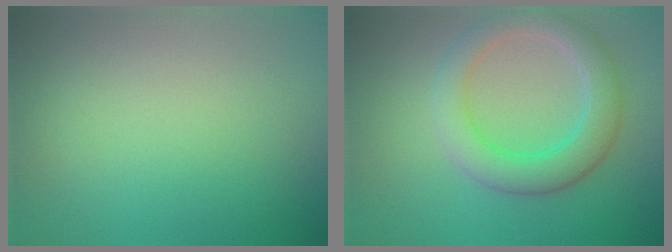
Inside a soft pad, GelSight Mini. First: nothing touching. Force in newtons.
{"total": 4.7, "press": 4.6, "slide": 0.4}